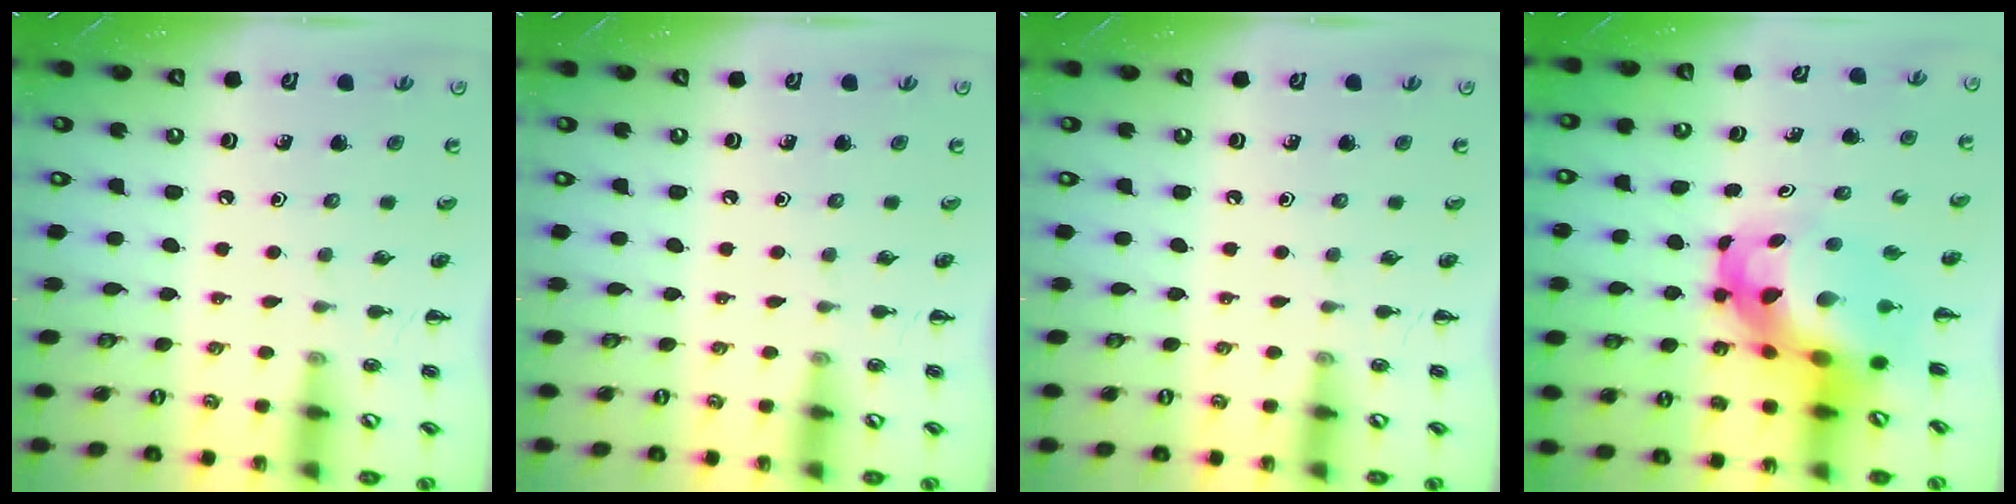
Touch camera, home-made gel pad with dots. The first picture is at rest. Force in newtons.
{"total": 0.0}
{"total": 0.0}
{"total": 10.3, "press": 9.8, "slide": 3.0}